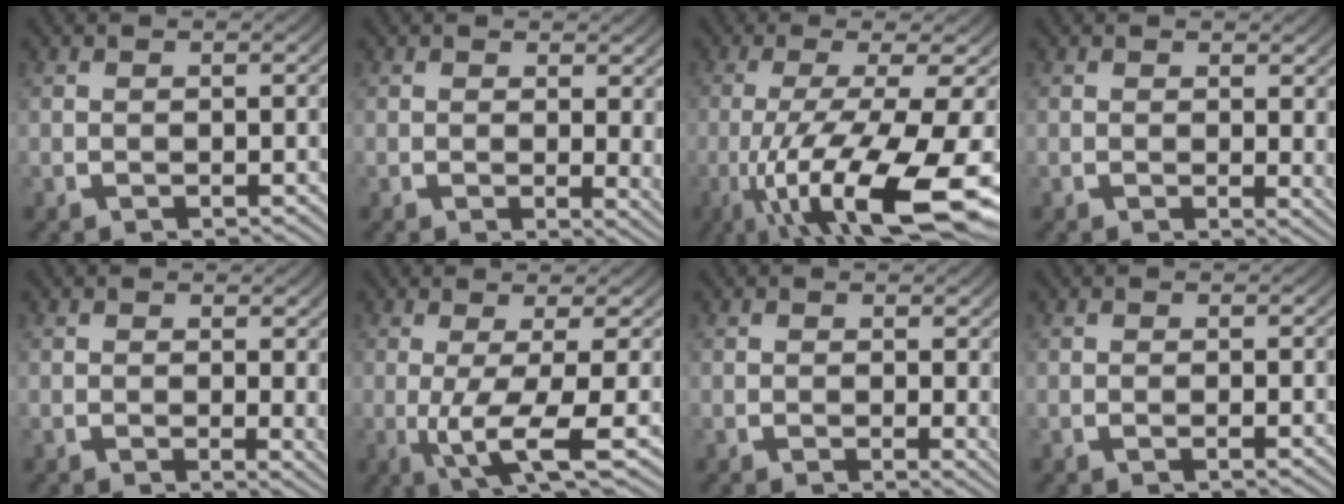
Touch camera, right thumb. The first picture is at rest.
{"total": 2.4, "force": [0.6, 0.8, 2.2], "torque": [-0.011, -0.006, 0.008]}
{"total": 14.5, "force": [-4.2, 6.4, 12.3], "torque": [-0.238, -0.053, -0.029]}
{"total": 1.7, "force": [0.7, 0.5, 1.4], "torque": [-0.008, -0.006, 0.008]}
{"total": 1.9, "force": [0.5, 0.5, 1.7], "torque": [-0.010, -0.005, 0.006]}
{"total": 8.0, "force": [-1.3, 2.9, 7.3], "torque": [-0.143, -0.029, -0.006]}
{"total": 1.3, "force": [0.5, 0.4, 1.1], "torque": [-0.007, -0.006, 0.006]}
{"total": 0.8, "force": [0.0, -0.1, 0.8], "torque": [-0.013, 0.003, -0.002]}